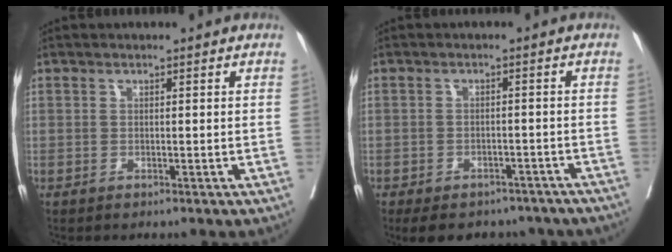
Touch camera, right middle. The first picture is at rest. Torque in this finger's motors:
{"motor_torque": [1.06, -1.07, 0.12, 0.07]}